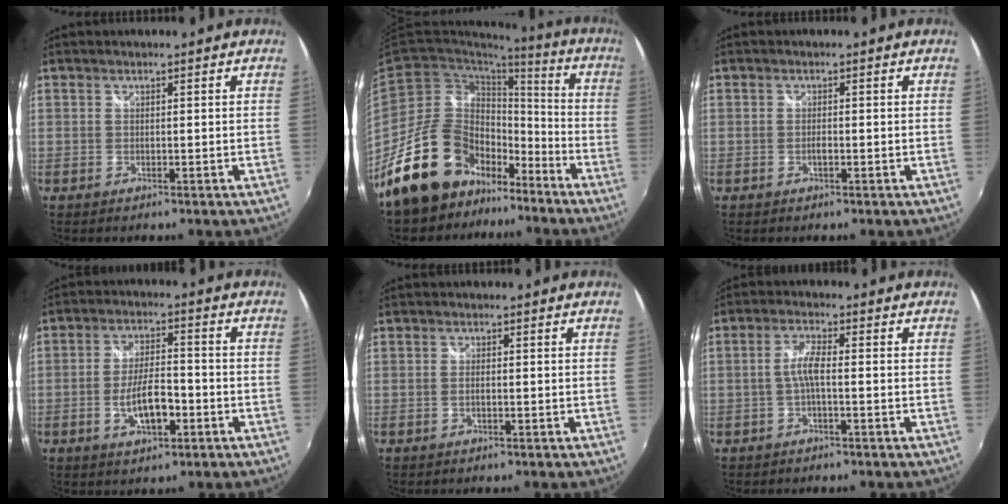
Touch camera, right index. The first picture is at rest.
{"total": 22.1, "force": [-14.8, 13.4, 9.5], "torque": [-0.197, 0.035, -0.226]}
{"total": 0.9, "force": [-0.4, 0.3, 0.7], "torque": [-0.014, 0.002, -0.007]}
{"total": 8.1, "force": [-2.9, 3.0, 6.9], "torque": [-0.134, 0.001, -0.044]}
{"total": 1.0, "force": [-0.3, 0.4, 0.8], "torque": [-0.019, 0.001, -0.007]}
{"total": 3.4, "force": [-0.7, 0.4, 3.3], "torque": [-0.072, 0.011, -0.013]}